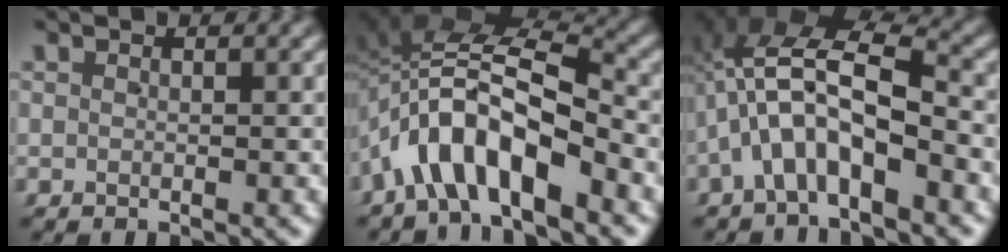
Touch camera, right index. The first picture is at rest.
{"total": 9.5, "force": [-0.1, 5.5, 7.7], "torque": [-0.154, 0.005, -0.010]}
{"total": 9.0, "force": [1.8, 5.6, 6.8], "torque": [-0.142, 0.004, 0.016]}